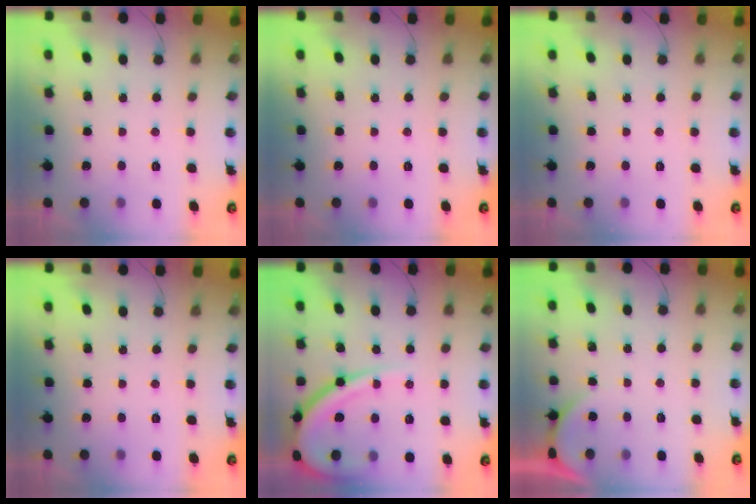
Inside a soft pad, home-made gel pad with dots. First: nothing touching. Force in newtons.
{"total": 0.0}
{"total": 0.0}
{"total": 0.0}
{"total": 13.8, "press": 13.7, "slide": 1.2}
{"total": 2.0, "press": 2.0, "slide": 0.2}